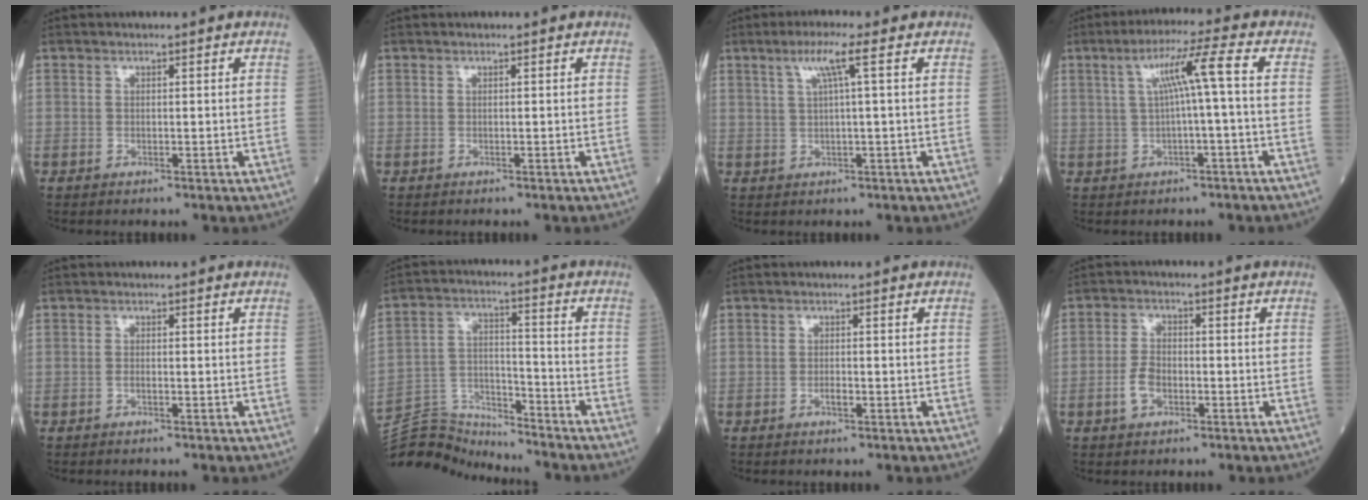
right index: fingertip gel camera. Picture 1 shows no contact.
{"total": 0.0}
{"total": 4.4, "force": [1.7, -0.6, 4.0], "torque": [-0.079, 0.009, 0.033]}
{"total": 6.7, "force": [0.7, -0.8, 6.6], "torque": [-0.116, 0.019, 0.015]}
{"total": 0.7, "force": [-0.3, 0.3, 0.6], "torque": [-0.011, 0.001, -0.004]}
{"total": 11.2, "force": [-11.1, 1.3, -0.8], "torque": [0.007, 0.043, -0.203]}
{"total": 1.2, "force": [-0.5, 0.4, 1.0], "torque": [-0.019, 0.001, -0.009]}
{"total": 4.0, "force": [-1.4, 2.3, 2.9], "torque": [-0.061, 0.005, -0.028]}